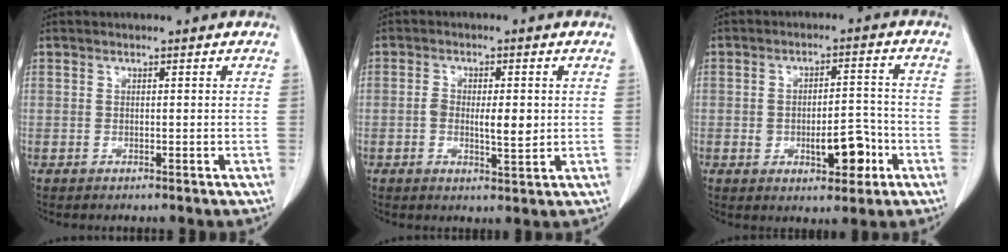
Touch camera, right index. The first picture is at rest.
{"total": 5.1, "force": [-0.1, 1.8, 4.8], "torque": [-0.078, 0.000, 0.001]}
{"total": 7.6, "force": [-2.4, 3.2, 6.4], "torque": [-0.090, 0.013, -0.028]}